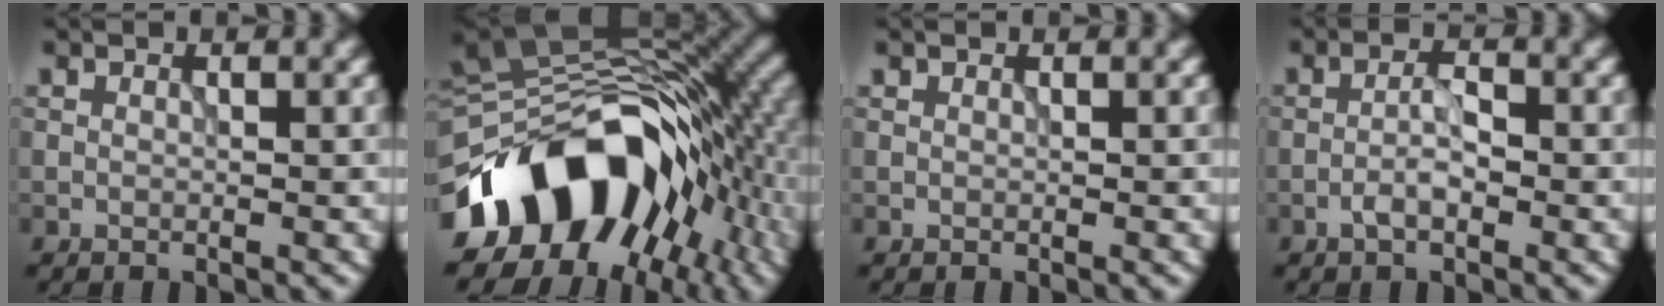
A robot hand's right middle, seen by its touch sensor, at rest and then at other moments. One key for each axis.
{"total": 15.6, "fx": -6.0, "fy": 10.0, "fz": 10.3, "tx": -0.147, "ty": 0.015, "tz": -0.114}
{"total": 0.0}
{"total": 2.4, "fx": -1.1, "fy": 0.7, "fz": 2.0, "tx": -0.036, "ty": 0.005, "tz": -0.028}